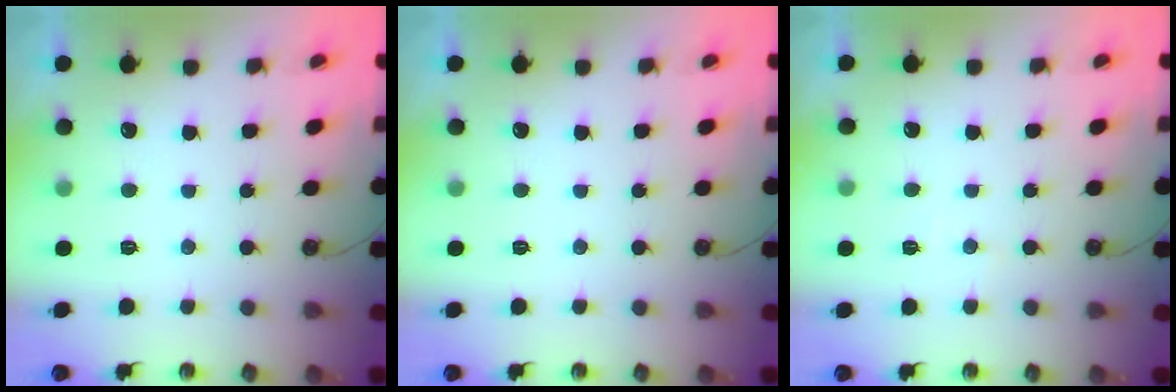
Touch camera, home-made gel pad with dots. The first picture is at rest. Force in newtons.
{"total": 0.0}
{"total": 2.1, "press": 2.1, "slide": 0.4}